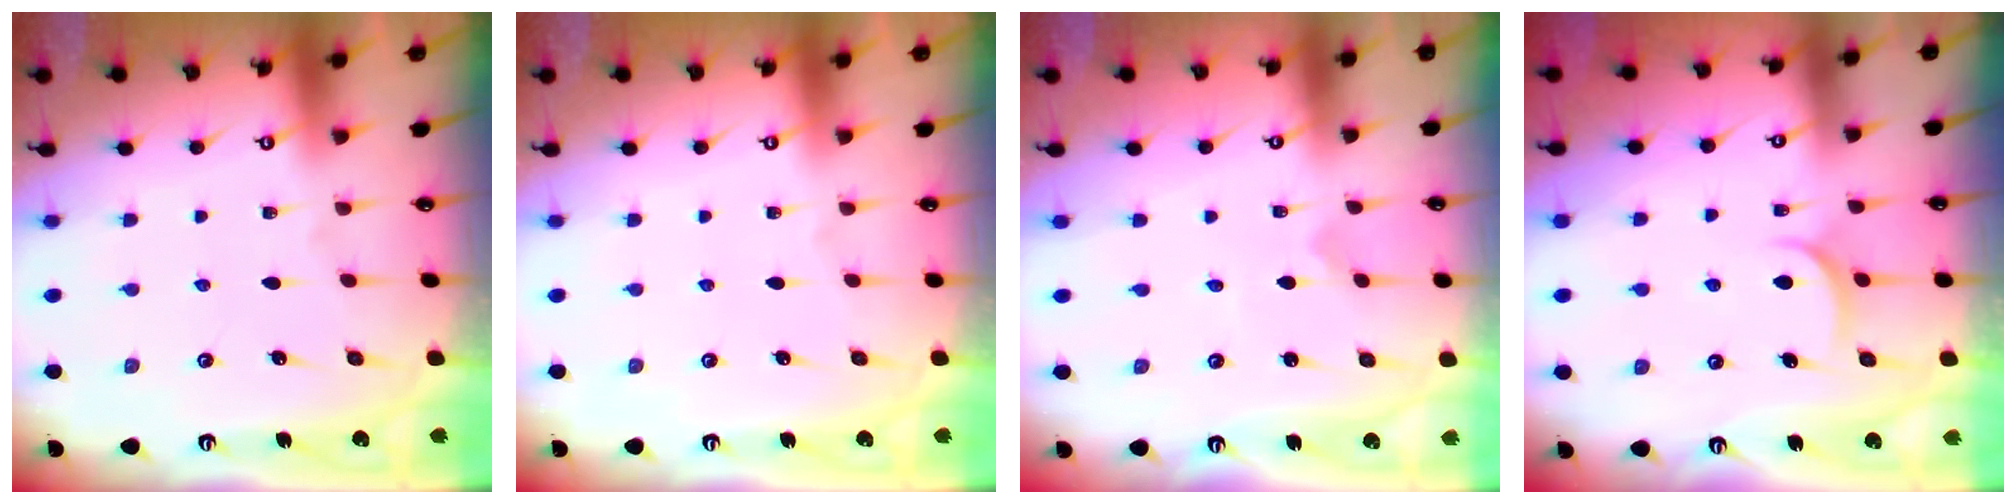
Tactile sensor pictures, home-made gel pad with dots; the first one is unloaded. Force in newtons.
{"total": 0.0}
{"total": 0.0}
{"total": 4.1, "press": 4.0, "slide": 0.7}